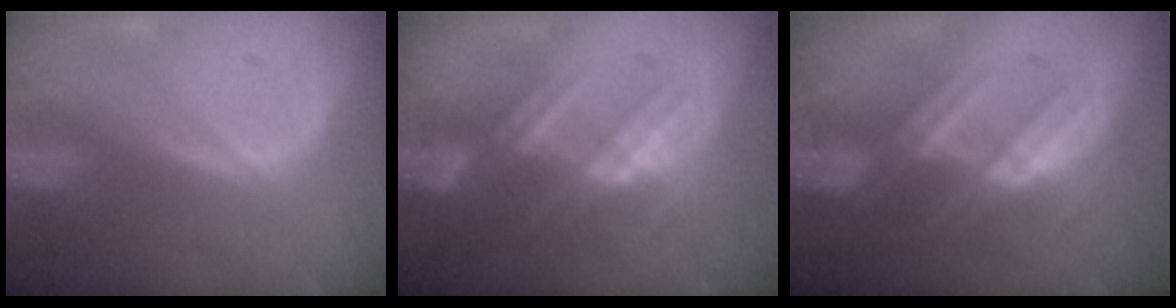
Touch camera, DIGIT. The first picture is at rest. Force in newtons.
{"total": 7.6, "press": 6.9, "slide": 3.3}
{"total": 7.3, "press": 6.8, "slide": 2.6}